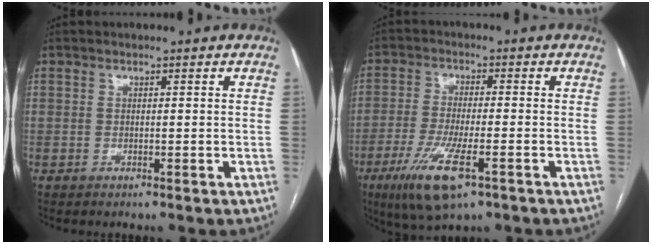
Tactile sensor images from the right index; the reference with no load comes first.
{"total": 10.1, "force": [-5.2, 1.9, 8.5], "torque": [-0.172, -0.026, -0.086]}